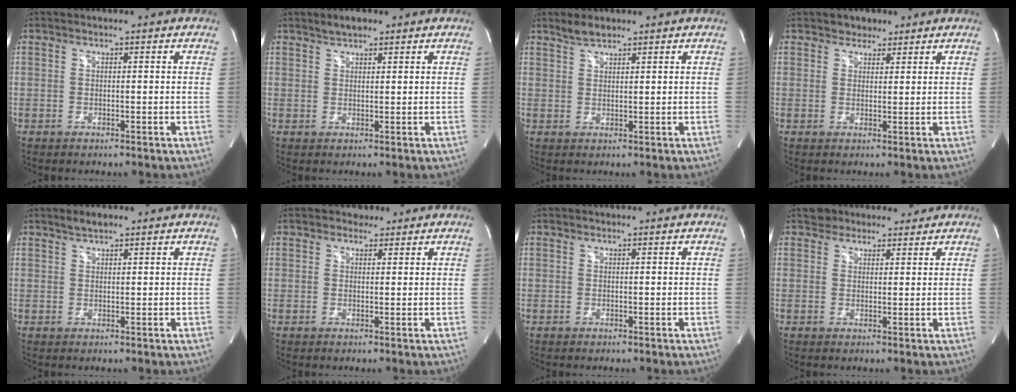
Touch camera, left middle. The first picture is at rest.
{"total": 2.4, "force": [2.0, 1.0, 1.1], "torque": [-0.022, 0.010, 0.034]}
{"total": 2.4, "force": [2.1, 0.6, 0.9], "torque": [-0.021, 0.007, 0.043]}
{"total": 2.7, "force": [1.9, 1.9, 0.3], "torque": [-0.001, 0.005, 0.027]}
{"total": 1.9, "force": [1.6, 0.6, 0.8], "torque": [-0.020, 0.007, 0.031]}
{"total": 1.8, "force": [1.3, 1.2, 0.0], "torque": [0.004, 0.004, 0.016]}
{"total": 0.0}
{"total": 4.9, "force": [4.1, 2.6, 0.3], "torque": [0.005, 0.017, 0.056]}